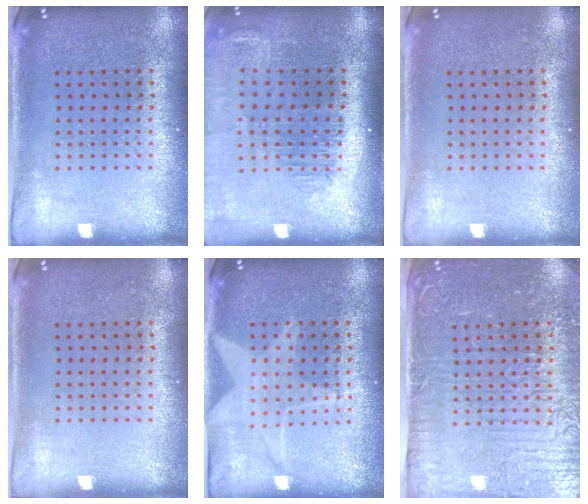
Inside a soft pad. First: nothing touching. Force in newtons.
{"total": 1.6, "press": 1.5, "slide": 0.6}
{"total": 0.0}
{"total": 0.0}
{"total": 1.5, "press": 1.4, "slide": 0.4}
{"total": 5.1, "press": 4.6, "slide": 2.2}